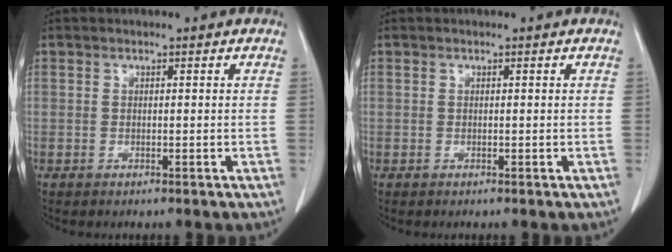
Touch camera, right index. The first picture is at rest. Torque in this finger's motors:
{"motor_torque": [0.00, 0.00, 0.00, 0.00]}